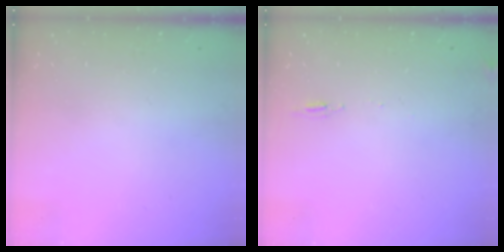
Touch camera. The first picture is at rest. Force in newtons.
{"total": 5.0, "press": 4.7, "slide": 1.7}